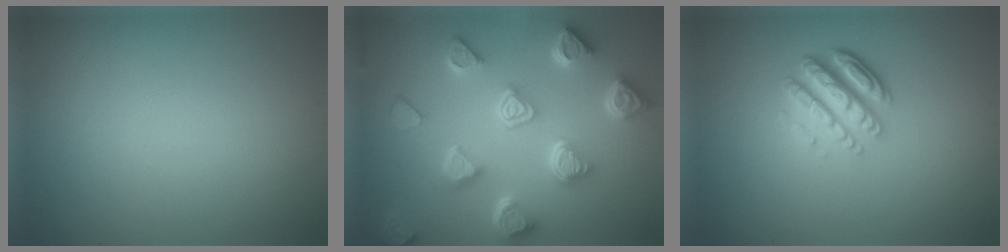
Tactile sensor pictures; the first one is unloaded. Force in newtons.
{"total": 7.2, "press": 5.8, "slide": 4.2}
{"total": 4.9, "press": 3.4, "slide": 3.5}